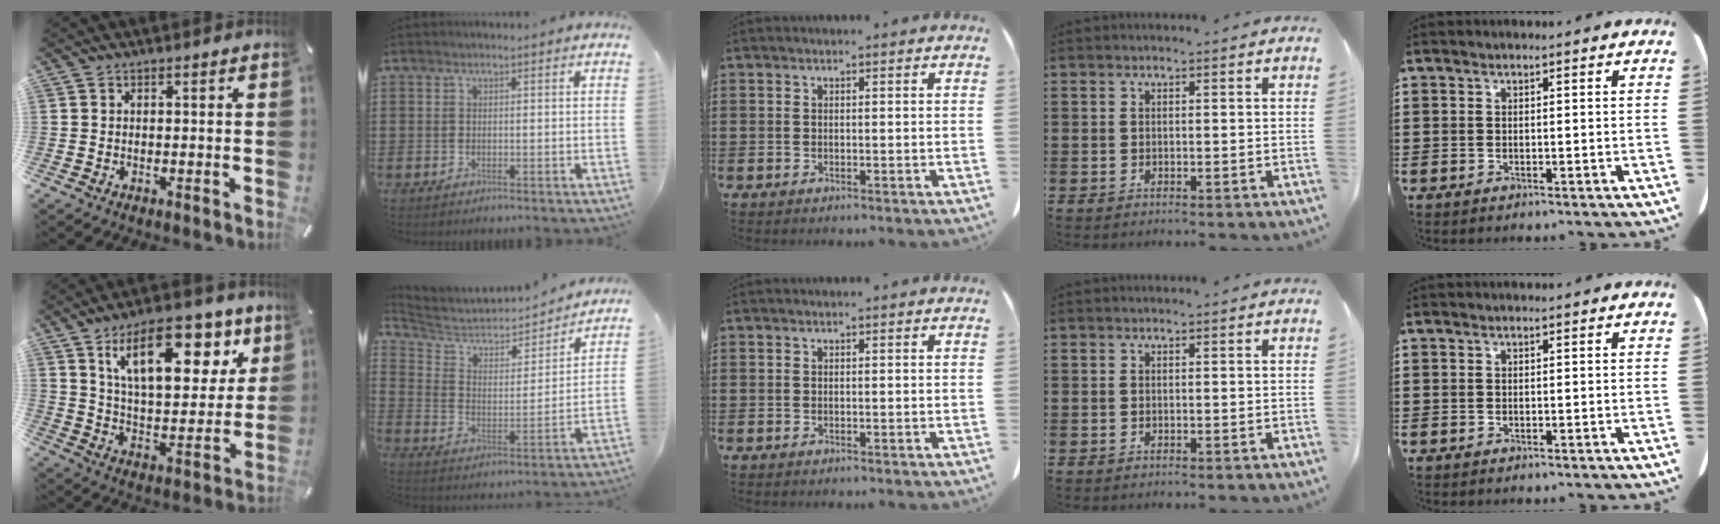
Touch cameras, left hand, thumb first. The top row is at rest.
{"thumb": {"total": 20.4, "force": [11.1, 10.0, 13.9], "torque": [-0.214, -0.039, 0.186]}, "index": {"total": 4.4, "force": [3.9, 1.5, 1.3], "torque": [-0.052, -0.031, 0.058]}}